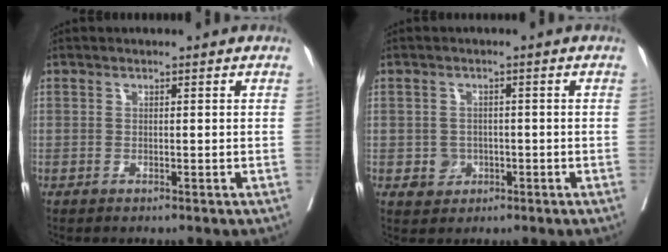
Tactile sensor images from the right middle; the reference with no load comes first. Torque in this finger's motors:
{"motor_torque": [0.24, -0.15, 0.02, 0.01]}